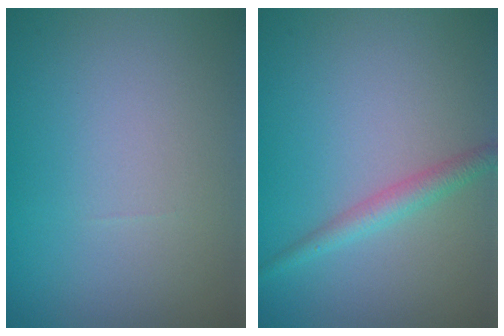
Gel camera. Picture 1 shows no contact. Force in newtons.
{"total": 2.0, "press": 2.0, "slide": 0.0}